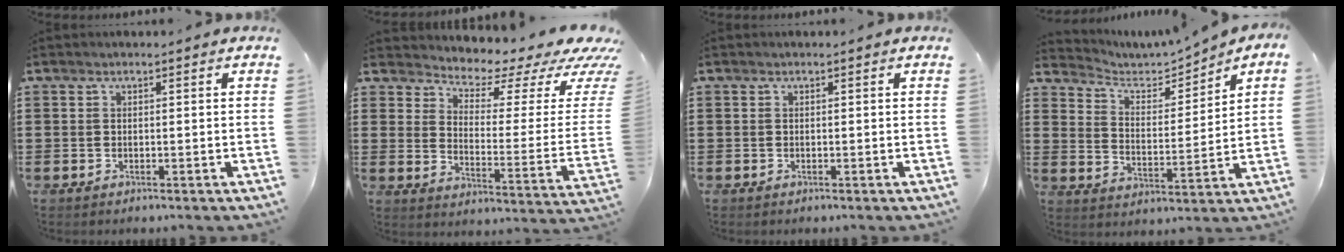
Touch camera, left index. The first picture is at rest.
{"total": 3.5, "force": [3.0, 1.2, 1.3], "torque": [-0.032, -0.035, 0.040]}
{"total": 0.0}
{"total": 3.5, "force": [3.2, 1.4, 0.7], "torque": [-0.040, -0.019, 0.047]}